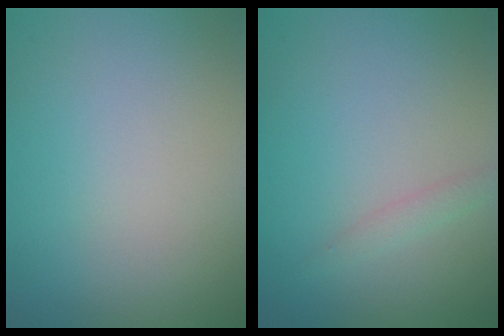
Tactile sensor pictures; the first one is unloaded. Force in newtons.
{"total": 1.1, "press": 1.1, "slide": 0.1}